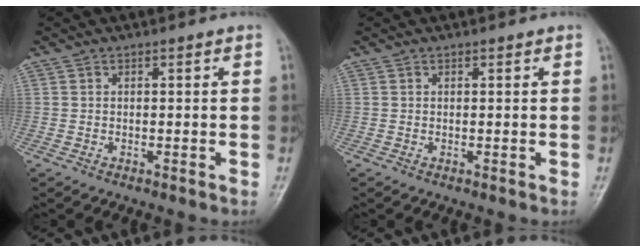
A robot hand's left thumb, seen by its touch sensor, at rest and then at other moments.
{"total": 0.0}